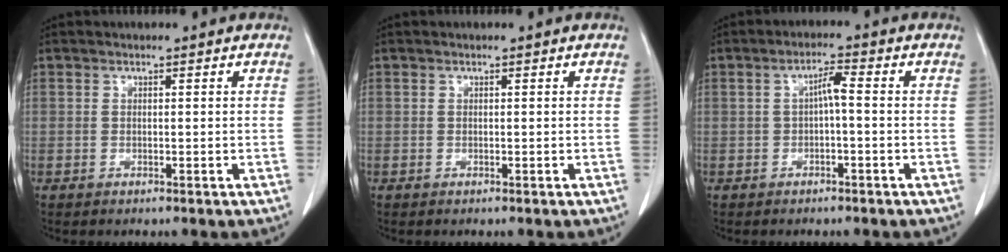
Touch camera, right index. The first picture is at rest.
{"total": 0.0}
{"total": 2.8, "force": [-0.2, 0.3, 2.7], "torque": [-0.051, 0.011, -0.001]}